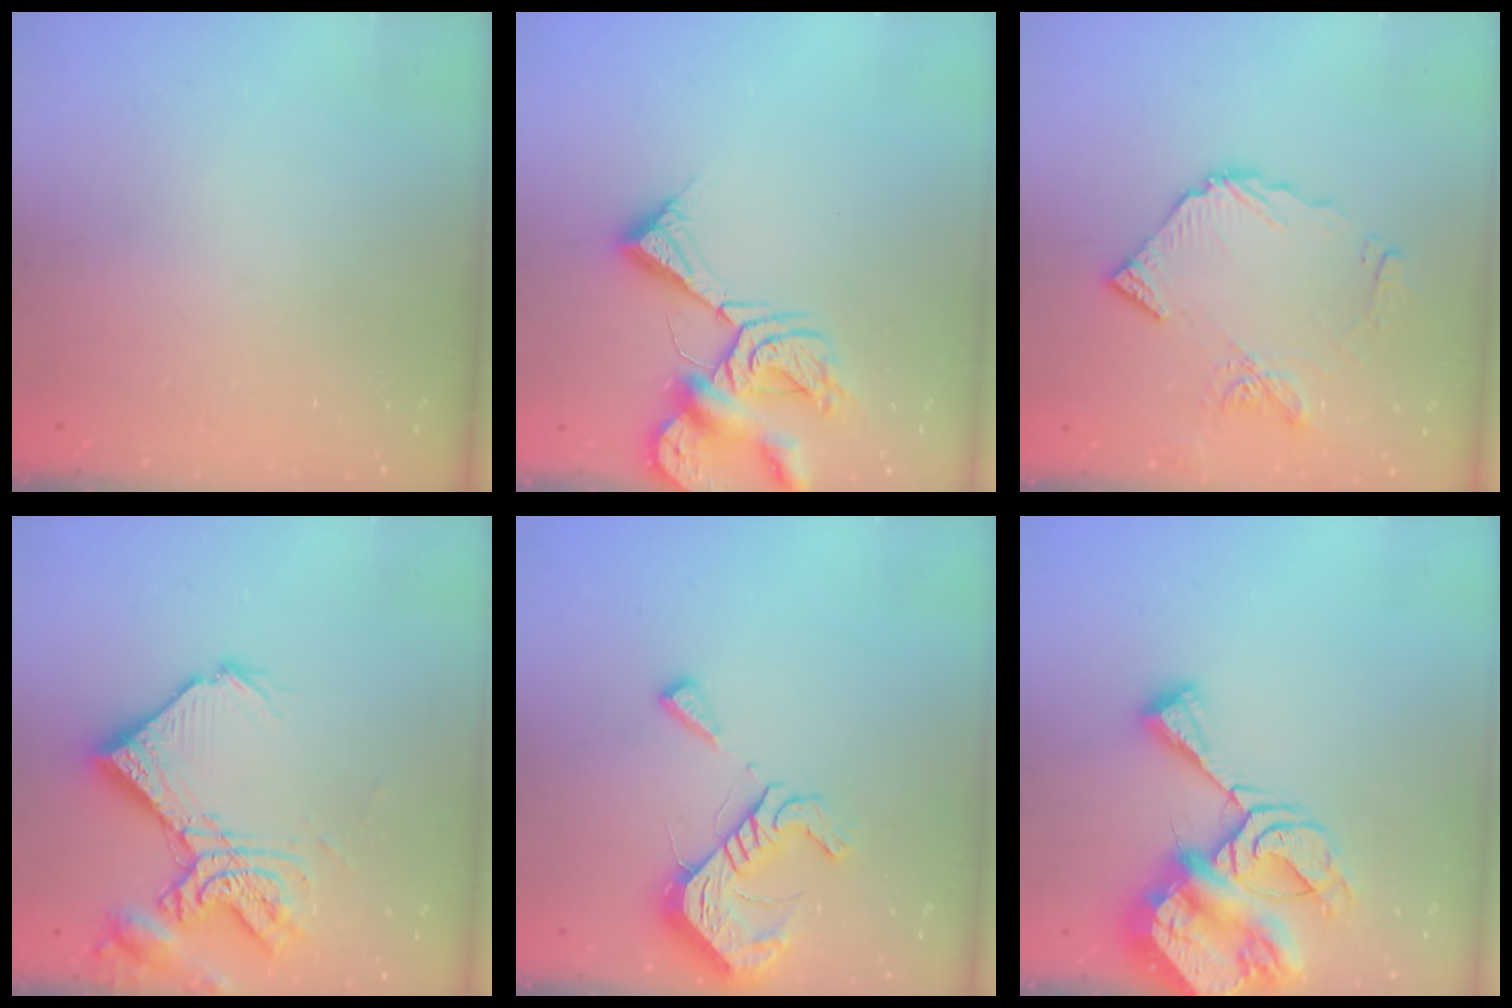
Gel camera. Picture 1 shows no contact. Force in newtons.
{"total": 11.7, "press": 11.6, "slide": 1.5}
{"total": 10.6, "press": 10.5, "slide": 1.2}
{"total": 17.3, "press": 17.2, "slide": 2.0}
{"total": 14.4, "press": 14.3, "slide": 0.5}
{"total": 12.8, "press": 12.7, "slide": 1.7}